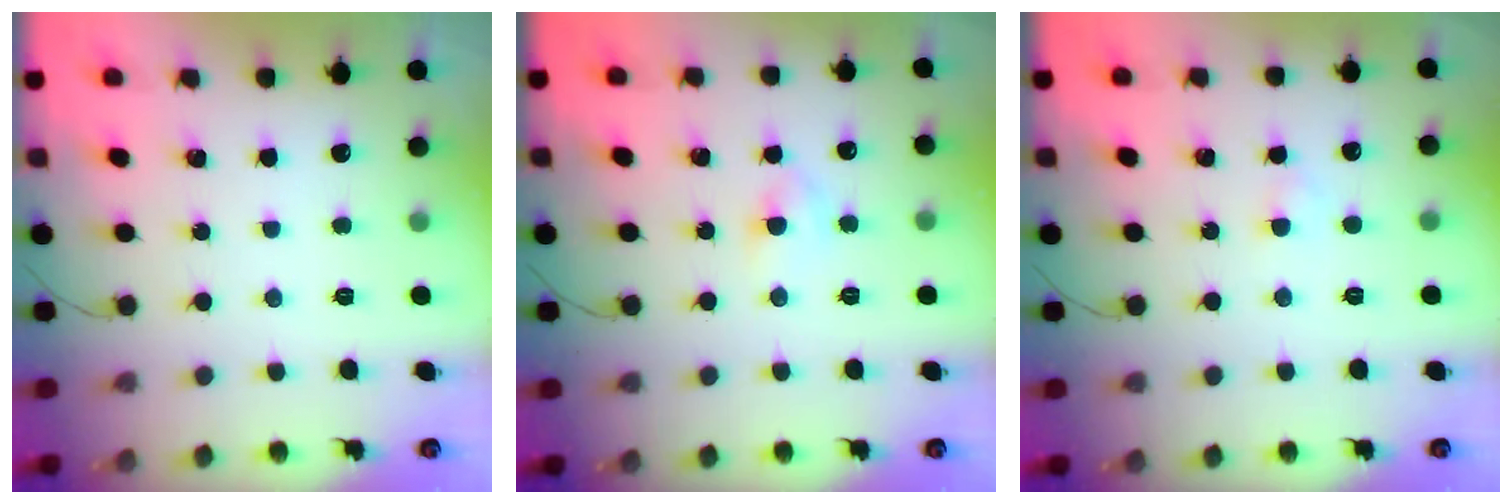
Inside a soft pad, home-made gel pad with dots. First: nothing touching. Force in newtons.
{"total": 4.6, "press": 4.4, "slide": 1.2}
{"total": 1.5, "press": 1.4, "slide": 0.7}